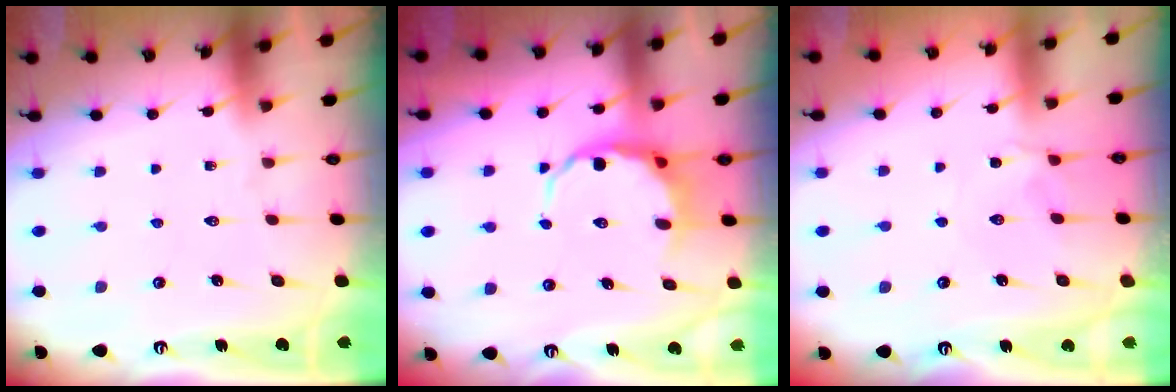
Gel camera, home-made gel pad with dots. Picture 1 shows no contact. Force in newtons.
{"total": 6.8, "press": 6.4, "slide": 2.2}
{"total": 3.1, "press": 3.1, "slide": 0.6}